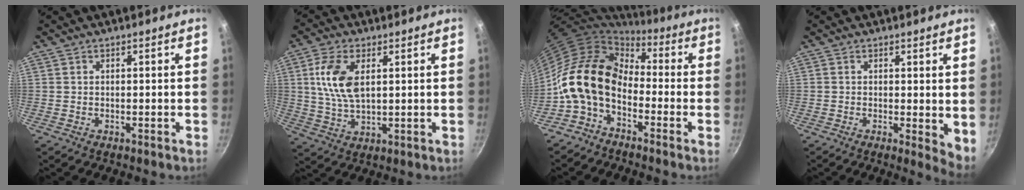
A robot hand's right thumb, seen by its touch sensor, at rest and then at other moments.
{"total": 9.7, "force": [2.5, 5.1, 7.9], "torque": [-0.153, -0.006, 0.049]}
{"total": 12.9, "force": [-2.4, 8.8, 9.1], "torque": [-0.146, 0.035, -0.065]}
{"total": 4.1, "force": [0.5, 1.6, 3.8], "torque": [-0.046, -0.010, 0.005]}